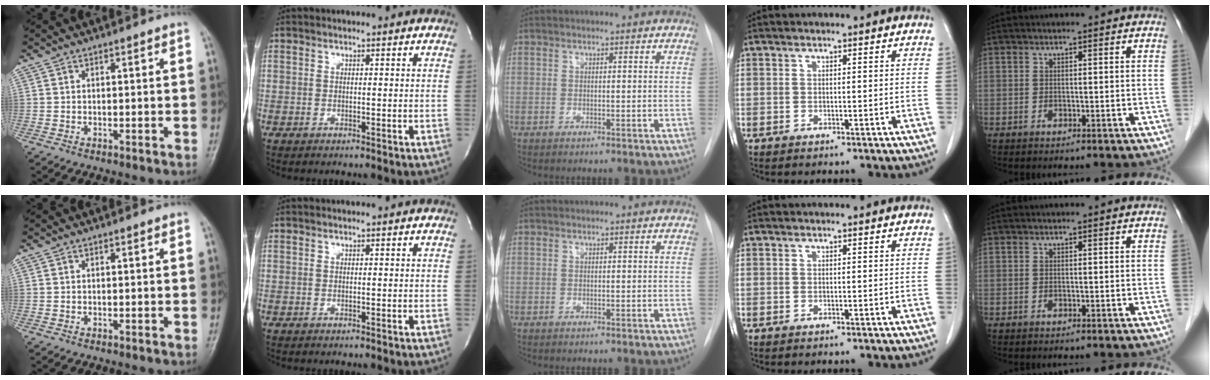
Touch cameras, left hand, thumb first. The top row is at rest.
{}